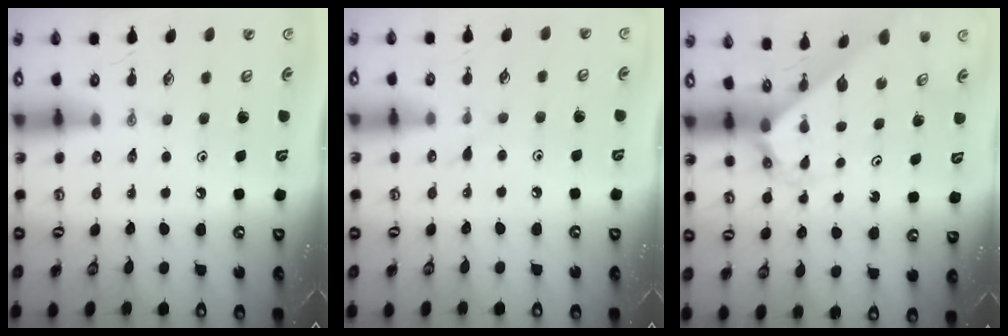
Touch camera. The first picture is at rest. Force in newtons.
{"total": 4.5, "press": 4.5, "slide": 0.5}
{"total": 2.2, "press": 2.2, "slide": 0.2}